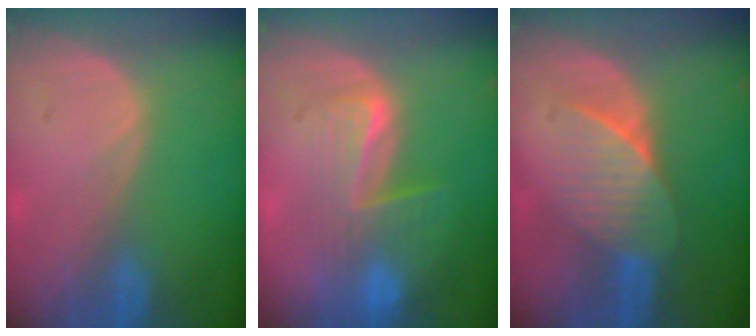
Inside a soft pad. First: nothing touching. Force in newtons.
{"total": 6.8, "press": 6.6, "slide": 1.5}
{"total": 6.7, "press": 6.3, "slide": 2.4}